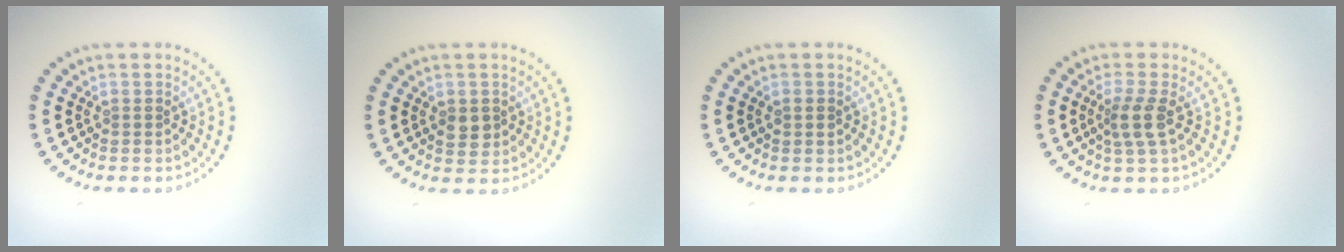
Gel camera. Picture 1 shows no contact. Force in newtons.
{"total": 1.8, "press": 1.8, "slide": 0.4}
{"total": 1.0, "press": 1.0, "slide": 0.1}
{"total": 2.5, "press": 1.8, "slide": 1.7}